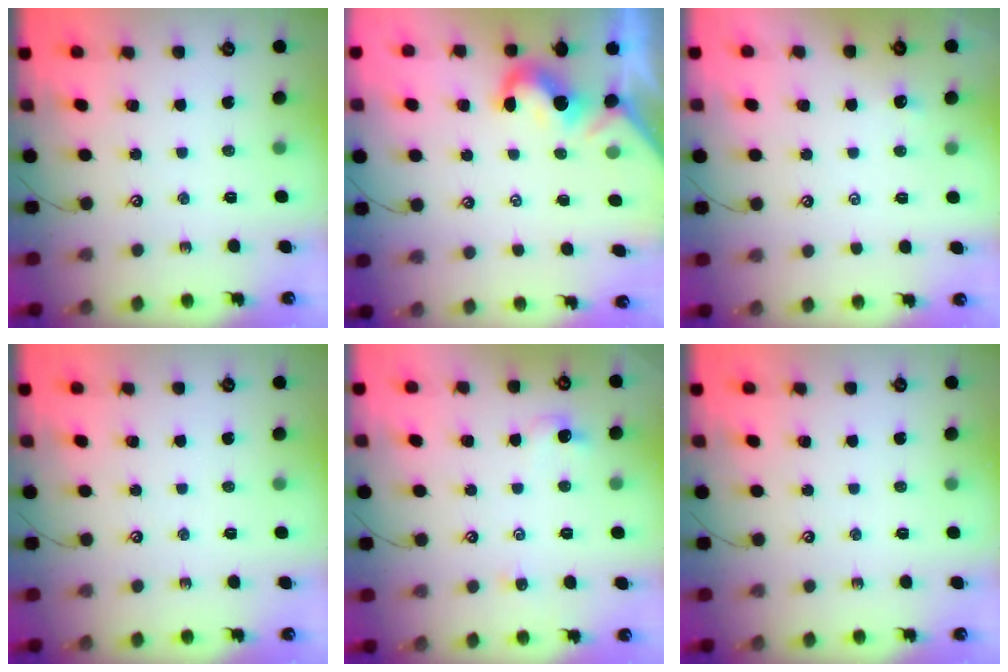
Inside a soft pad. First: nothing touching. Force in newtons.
{"total": 1.5, "press": 1.2, "slide": 0.9}
{"total": 2.6, "press": 2.6, "slide": 0.2}
{"total": 0.0}
{"total": 1.6, "press": 1.5, "slide": 0.4}
{"total": 0.0}